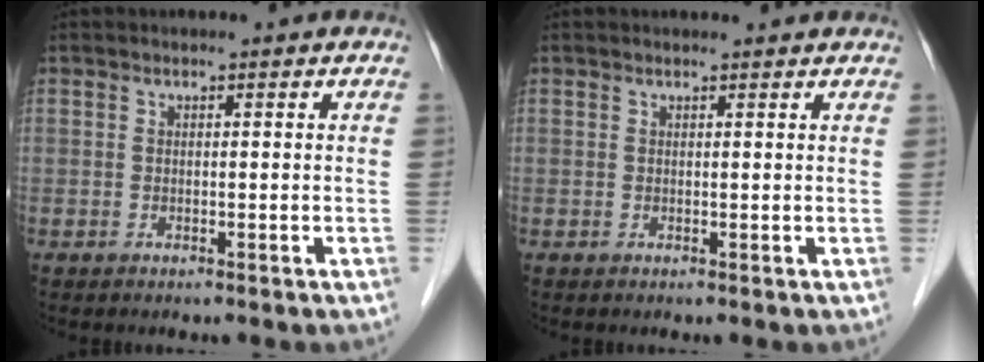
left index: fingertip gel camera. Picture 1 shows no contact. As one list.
[{"total": 2.4, "force": [2.4, 0.3, 0.4], "torque": [-0.012, 0.008, 0.022]}]